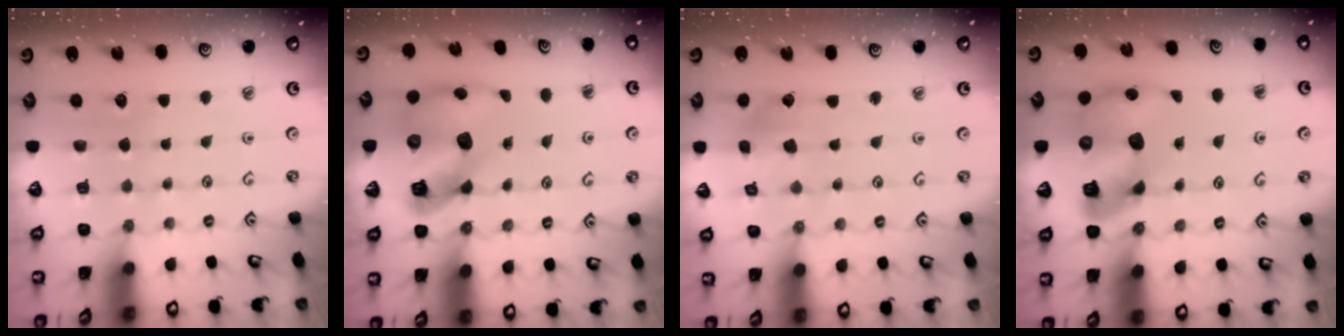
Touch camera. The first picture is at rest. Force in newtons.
{"total": 15.9, "press": 15.8, "slide": 1.9}
{"total": 2.8, "press": 2.8, "slide": 0.4}
{"total": 16.6, "press": 16.4, "slide": 2.1}